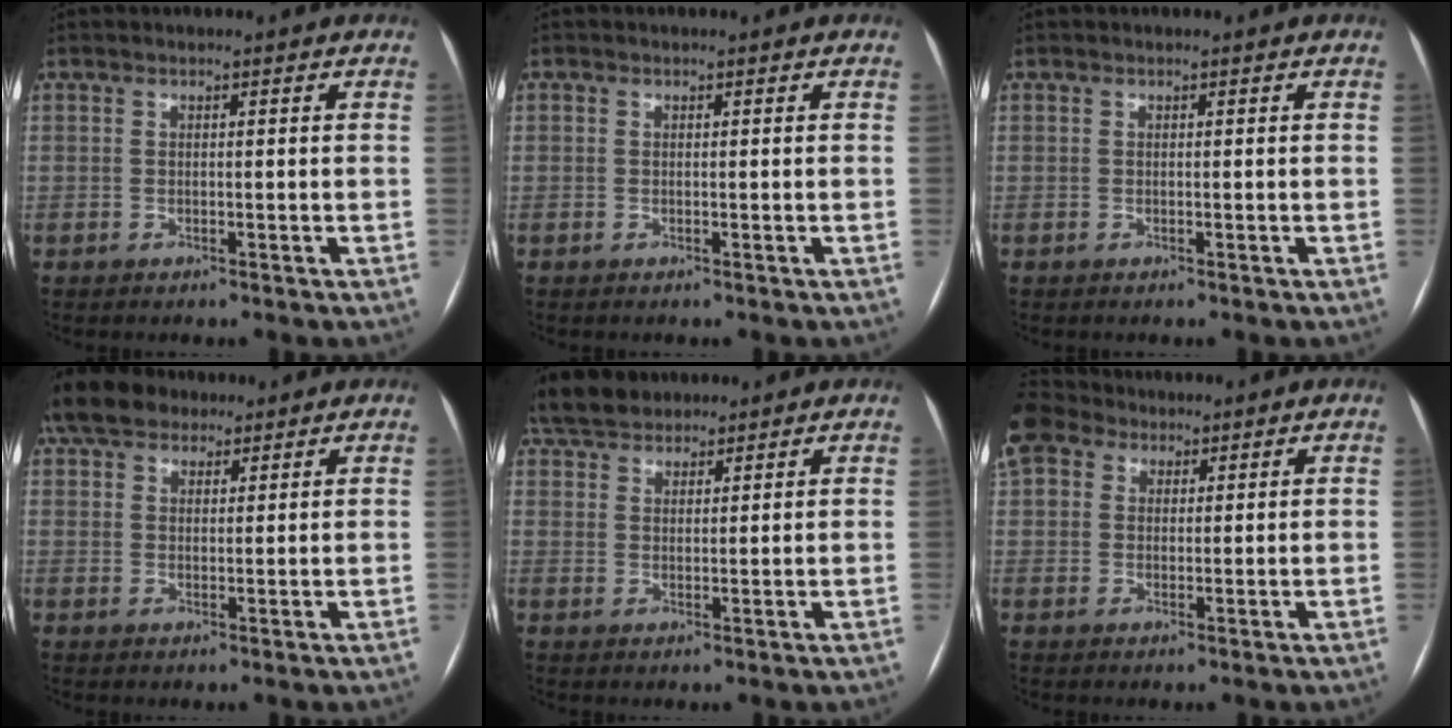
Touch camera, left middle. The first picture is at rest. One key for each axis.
{"total": 0.0}
{"total": 0.0}
{"total": 8.9, "fx": 6.8, "fy": 4.4, "fz": 3.6, "tx": -0.067, "ty": 0.039, "tz": 0.124}
{"total": 7.2, "fx": 6.2, "fy": 3.0, "fz": 2.2, "tx": -0.041, "ty": 0.028, "tz": 0.115}
{"total": 7.5, "fx": 5.2, "fy": 4.7, "fz": 2.5, "tx": -0.066, "ty": 0.038, "tz": 0.104}